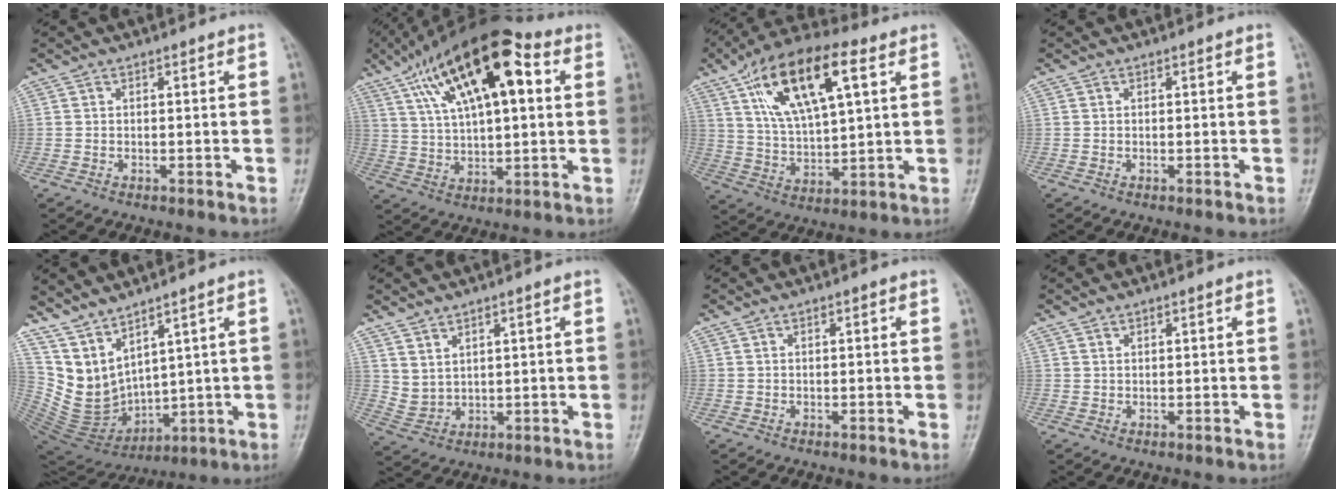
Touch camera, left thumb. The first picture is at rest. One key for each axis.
{"total": 20.0, "fx": 7.5, "fy": 8.4, "fz": 16.6, "tx": -0.266, "ty": 0.011, "tz": 0.121}
{"total": 17.8, "fx": 7.5, "fy": 7.1, "fz": 14.4, "tx": -0.242, "ty": -0.004, "tz": 0.134}
{"total": 0.0}
{"total": 10.6, "fx": 7.8, "fy": 4.5, "fz": 5.5, "tx": -0.085, "ty": -0.056, "tz": 0.190}
{"total": 3.9, "fx": 2.9, "fy": 2.1, "fz": 1.5, "tx": -0.015, "ty": -0.029, "tz": 0.067}
{"total": 0.0}
{"total": 0.5, "fx": 0.5, "fy": 0.2, "fz": 0.1, "tx": -0.002, "ty": -0.004, "tz": 0.008}